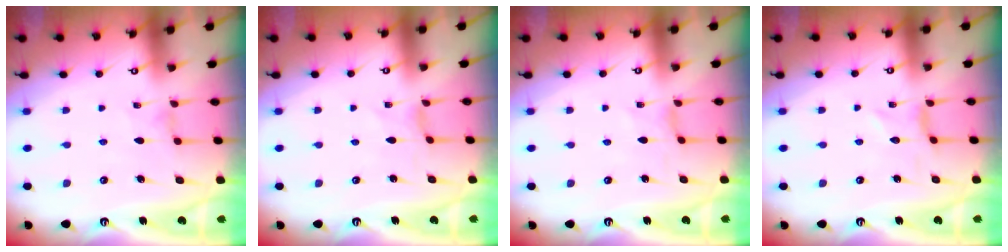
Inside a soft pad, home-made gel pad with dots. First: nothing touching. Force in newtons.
{"total": 0.0}
{"total": 0.8, "press": 0.7, "slide": 0.1}
{"total": 0.0}